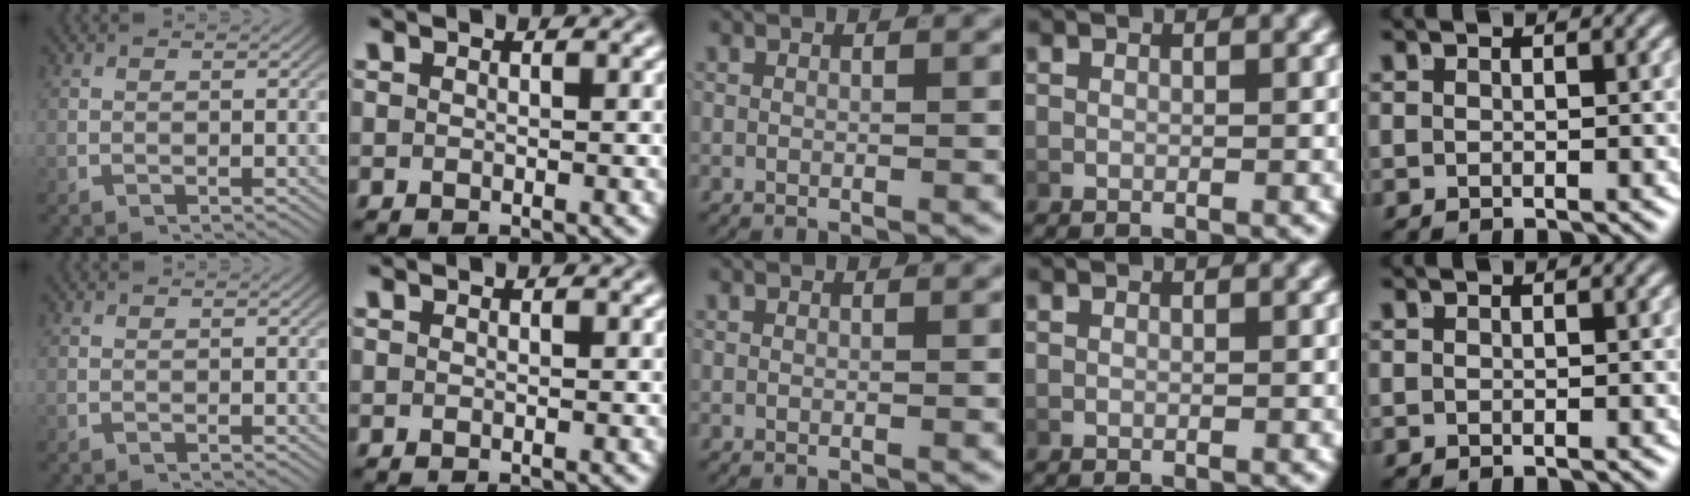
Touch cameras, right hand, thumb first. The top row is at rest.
{}